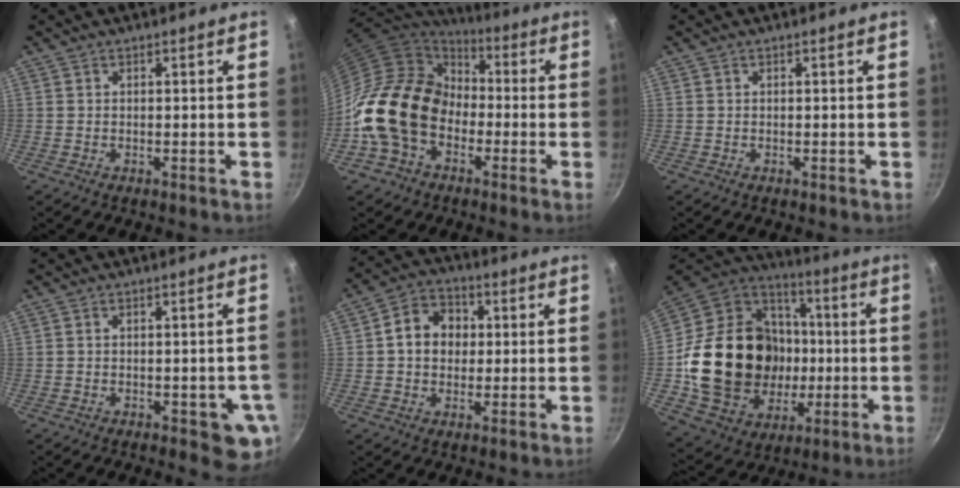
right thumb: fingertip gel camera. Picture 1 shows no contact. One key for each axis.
{"total": 19.6, "fx": -4.4, "fy": 14.8, "fz": 12.1, "tx": -0.197, "ty": 0.056, "tz": -0.097}
{"total": 0.0}
{"total": 6.9, "fx": -2.1, "fy": 3.0, "fz": 5.9, "tx": -0.046, "ty": 0.004, "tz": -0.023}
{"total": 9.0, "fx": 1.0, "fy": 7.4, "fz": 5.1, "tx": -0.055, "ty": 0.014, "tz": 0.001}
{"total": 29.3, "fx": -2.0, "fy": 23.4, "fz": 17.6, "tx": -0.294, "ty": 0.034, "tz": -0.013}